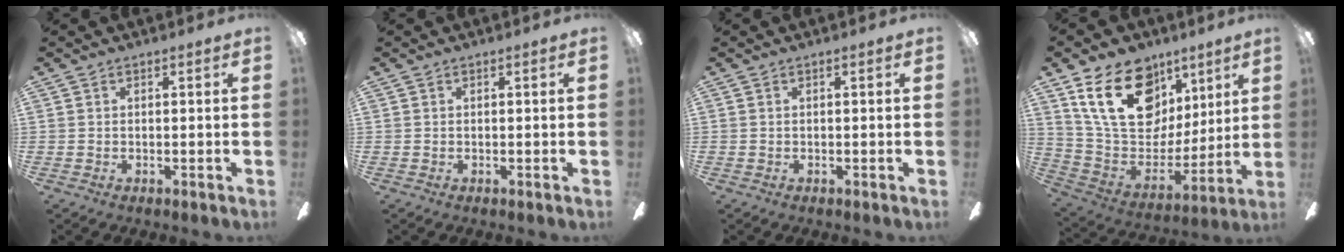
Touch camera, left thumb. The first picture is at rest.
{"total": 0.0}
{"total": 0.0}
{"total": 23.6, "force": [12.0, 15.4, 13.2], "torque": [-0.234, -0.049, 0.217]}